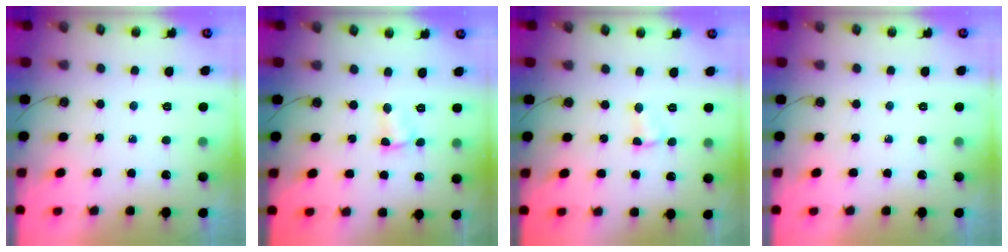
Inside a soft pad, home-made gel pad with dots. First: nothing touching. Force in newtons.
{"total": 1.2, "press": 1.1, "slide": 0.4}
{"total": 2.5, "press": 2.4, "slide": 0.4}
{"total": 0.0}